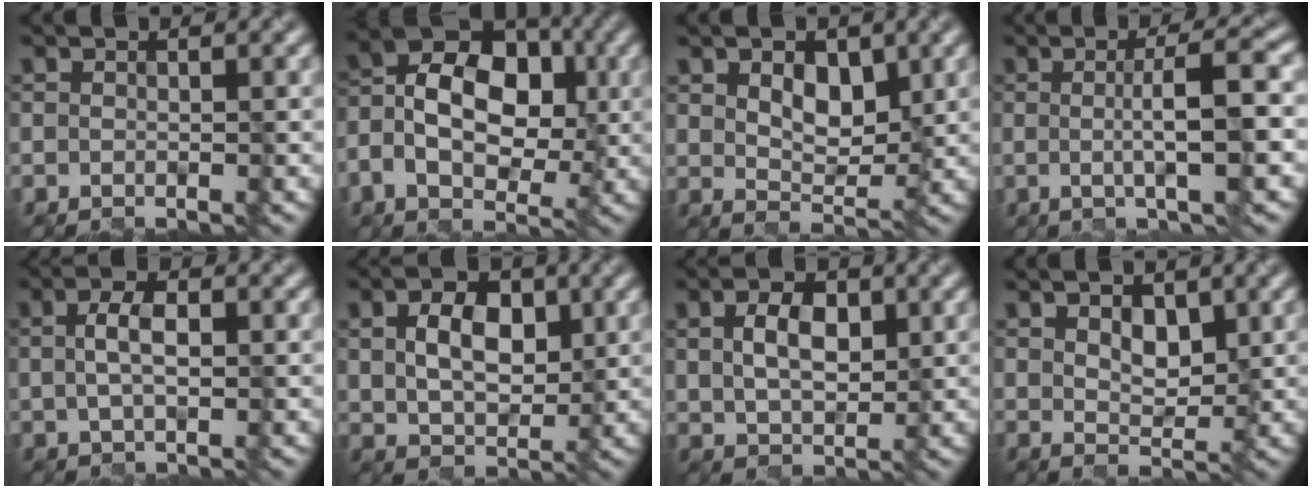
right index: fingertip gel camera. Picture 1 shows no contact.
{"total": 9.3, "force": [-0.4, 6.2, 6.9], "torque": [-0.103, 0.016, -0.015]}
{"total": 3.8, "force": [1.5, 2.3, 2.7], "torque": [-0.045, -0.004, 0.026]}
{"total": 5.4, "force": [0.1, 1.0, 5.3], "torque": [-0.081, 0.005, -0.001]}
{"total": 3.1, "force": [0.7, 1.7, 2.5], "torque": [-0.049, 0.003, 0.010]}
{"total": 5.2, "force": [1.6, 3.6, 3.5], "torque": [-0.066, -0.001, 0.028]}
{"total": 4.3, "force": [1.5, 2.8, 2.9], "torque": [-0.060, 0.002, 0.027]}
{"total": 3.0, "force": [1.3, 1.8, 2.0], "torque": [-0.036, -0.004, 0.025]}